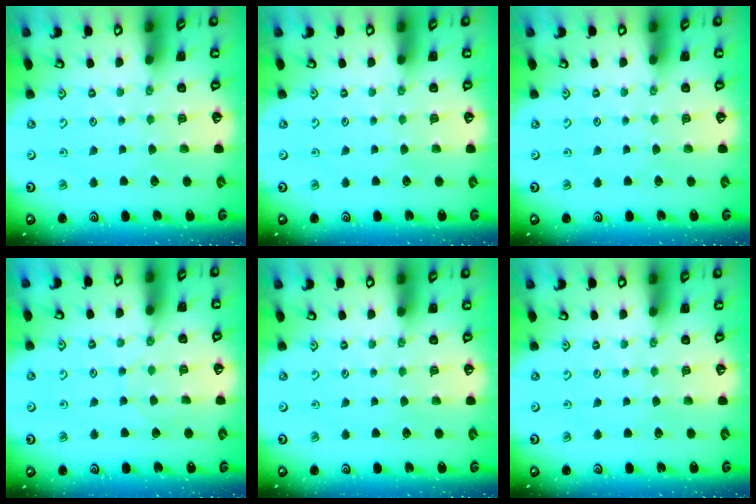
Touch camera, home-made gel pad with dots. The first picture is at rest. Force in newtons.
{"total": 0.0}
{"total": 0.0}
{"total": 2.8, "press": 2.8, "slide": 0.3}
{"total": 0.0}
{"total": 0.0}